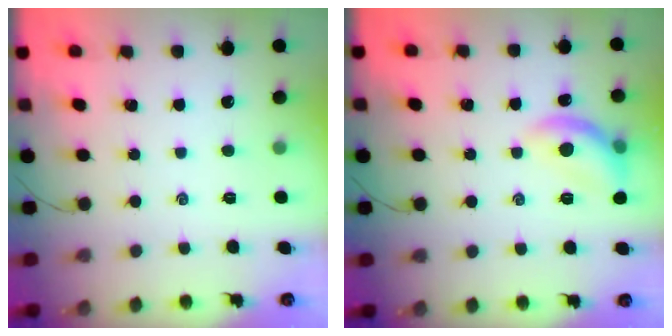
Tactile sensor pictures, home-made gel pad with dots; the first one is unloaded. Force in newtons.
{"total": 12.2, "press": 12.2, "slide": 0.7}